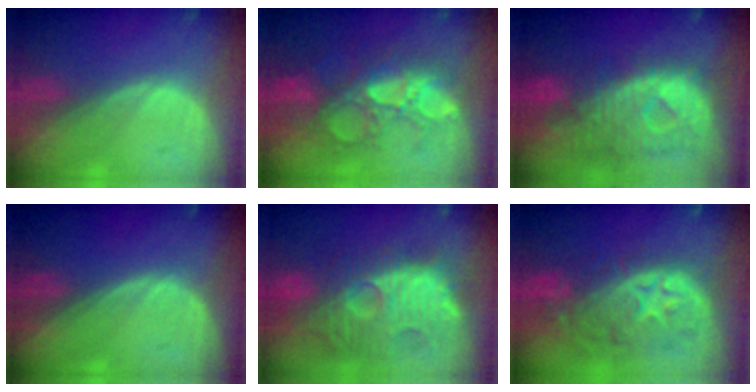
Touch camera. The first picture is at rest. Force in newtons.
{"total": 10.9, "press": 9.5, "slide": 5.4}
{"total": 11.5, "press": 10.0, "slide": 5.7}
{"total": 0.0}
{"total": 12.8, "press": 12.2, "slide": 3.9}
{"total": 11.1, "press": 9.8, "slide": 5.2}